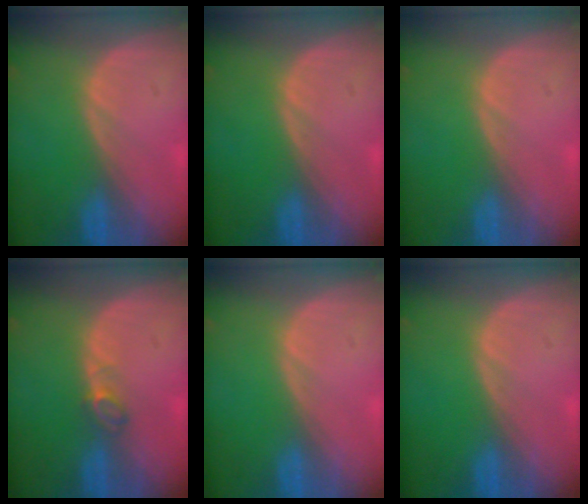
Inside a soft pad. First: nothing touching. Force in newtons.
{"total": 0.0}
{"total": 0.0}
{"total": 2.0, "press": 1.9, "slide": 0.4}
{"total": 0.0}
{"total": 0.0}